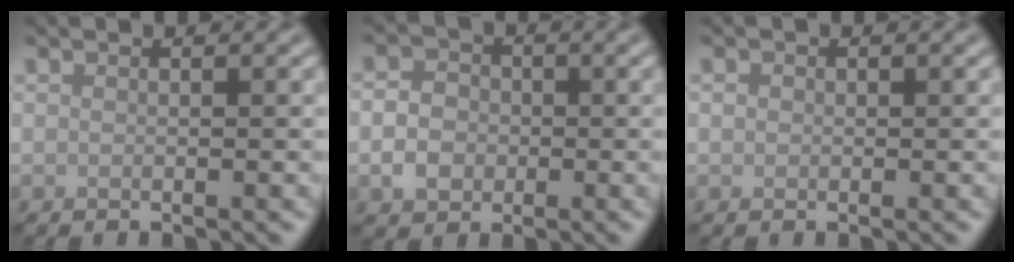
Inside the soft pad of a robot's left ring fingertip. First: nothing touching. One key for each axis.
{"total": 3.1, "fx": -0.8, "fy": 2.6, "fz": 1.6, "tx": -0.026, "ty": 0.002, "tz": -0.019}
{"total": 0.5, "fx": 0.0, "fy": 0.5, "fz": 0.1, "tx": 0.001, "ty": -0.002, "tz": -0.002}